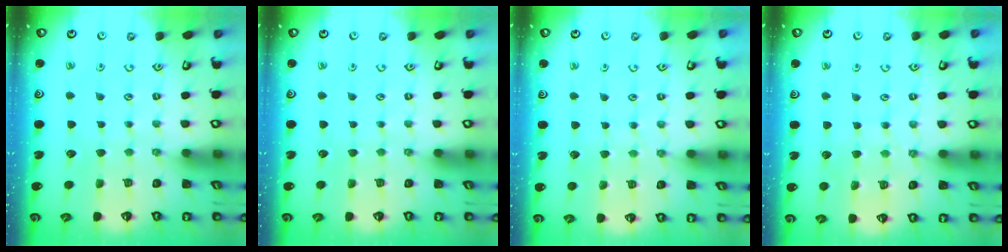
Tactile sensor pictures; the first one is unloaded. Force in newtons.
{"total": 0.0}
{"total": 3.7, "press": 3.6, "slide": 0.4}
{"total": 5.1, "press": 5.0, "slide": 0.8}